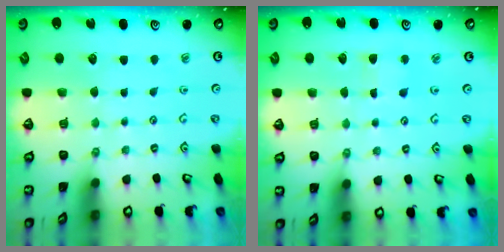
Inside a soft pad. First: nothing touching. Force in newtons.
{"total": 3.1, "press": 3.1, "slide": 0.3}